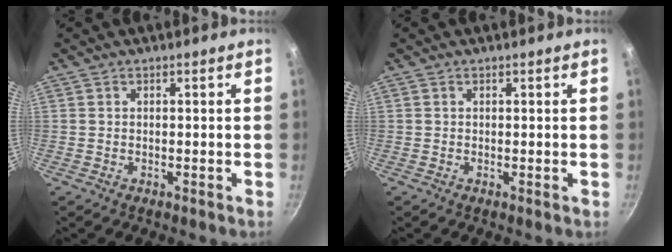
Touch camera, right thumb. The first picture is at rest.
{"total": 0.0}